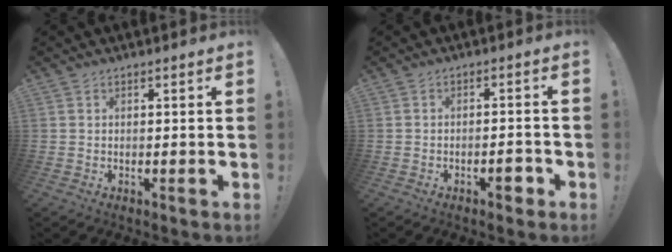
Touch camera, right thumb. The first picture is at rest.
{"total": 3.6, "force": [-2.0, 1.1, 2.8], "torque": [-0.024, 0.005, -0.037]}